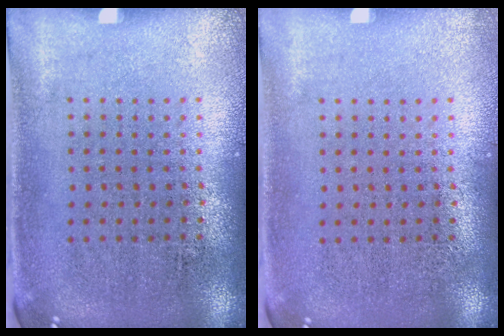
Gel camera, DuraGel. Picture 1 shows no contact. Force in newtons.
{"total": 0.0}